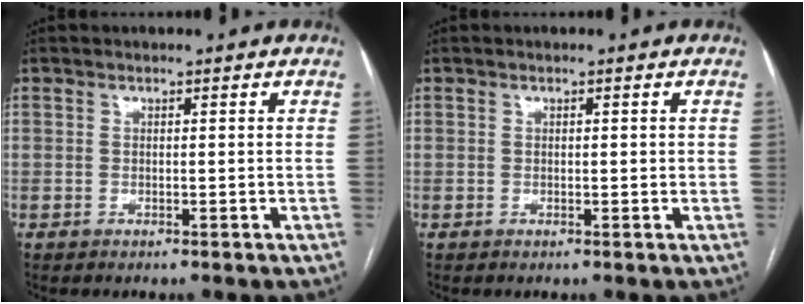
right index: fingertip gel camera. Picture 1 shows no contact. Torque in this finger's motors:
{"motor_torque": [-0.26, 0.37, -0.04, -0.01]}